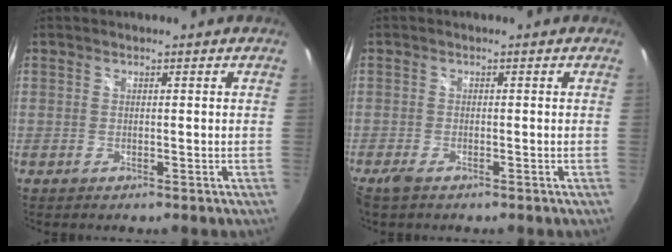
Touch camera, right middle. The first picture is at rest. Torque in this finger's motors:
{"motor_torque": [0.61, -0.77, 0.01, 0.05]}